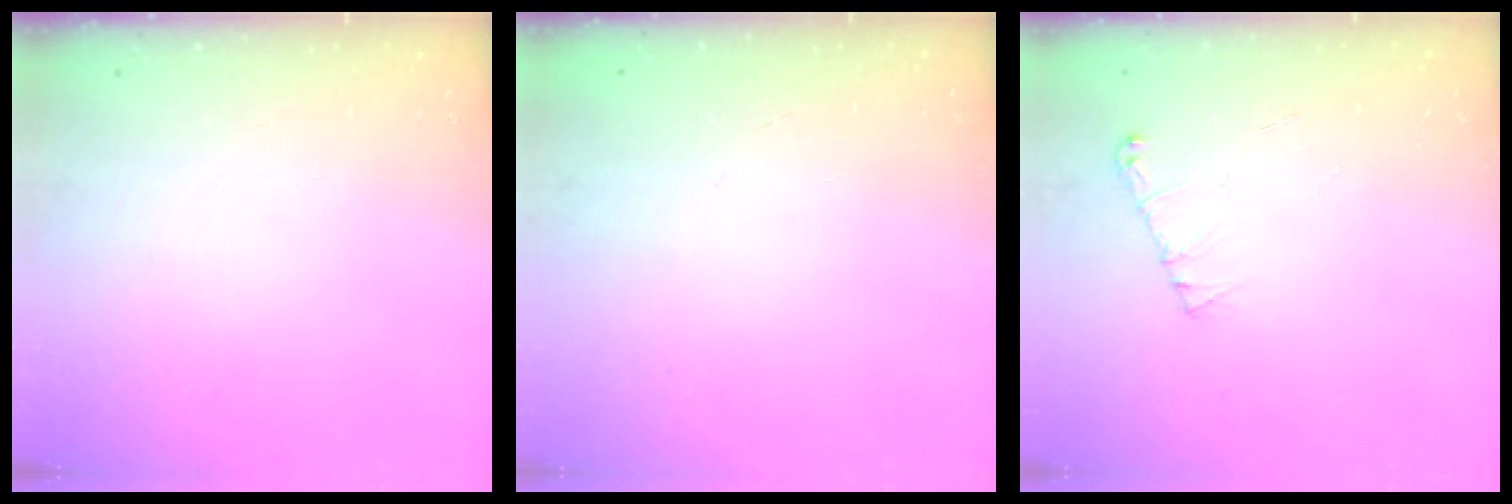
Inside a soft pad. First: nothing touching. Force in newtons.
{"total": 0.0}
{"total": 5.9, "press": 5.9, "slide": 0.7}